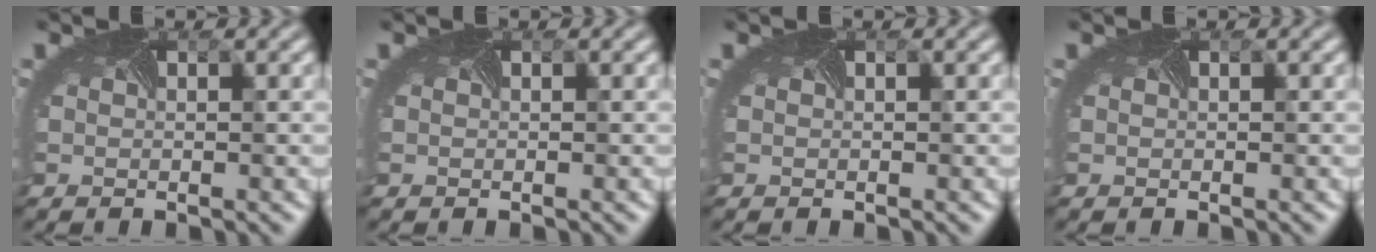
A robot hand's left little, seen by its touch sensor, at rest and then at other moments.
{"total": 0.0}
{"total": 0.0}
{"total": 0.0}